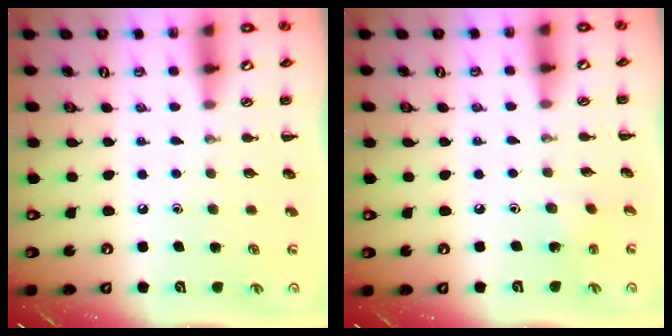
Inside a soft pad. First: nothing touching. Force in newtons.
{"total": 1.9, "press": 1.8, "slide": 0.6}